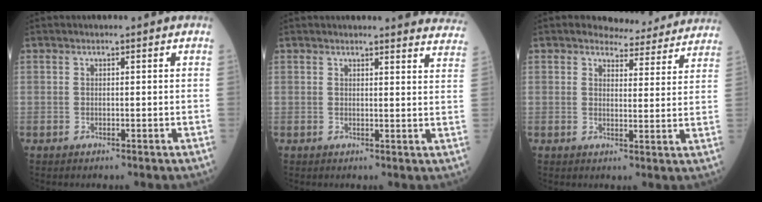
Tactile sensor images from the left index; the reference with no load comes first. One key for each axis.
{"total": 13.1, "fx": 12.9, "fy": 1.3, "fz": 2.0, "tx": 0.014, "ty": -0.062, "tz": 0.107}
{"total": 9.9, "fx": 9.5, "fy": 2.6, "fz": 1.0, "tx": 0.006, "ty": -0.010, "tz": 0.097}